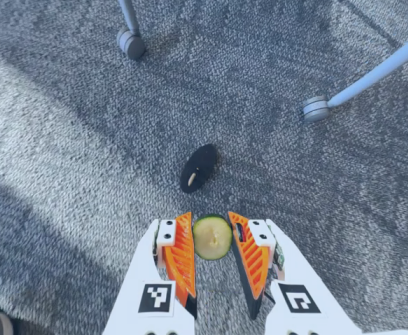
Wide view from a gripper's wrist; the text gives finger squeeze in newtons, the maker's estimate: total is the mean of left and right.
{"total": 8.6, "left": 8.7, "right": 8.4}